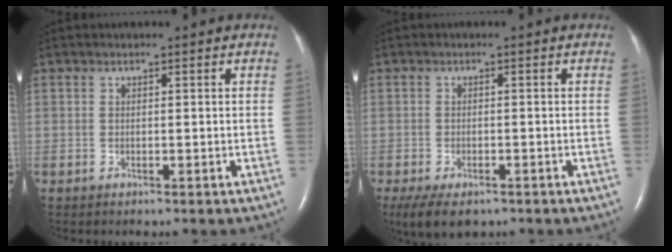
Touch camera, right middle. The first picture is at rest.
{"total": 6.2, "force": [-4.3, 2.8, 3.5], "torque": [-0.061, -0.010, -0.066]}